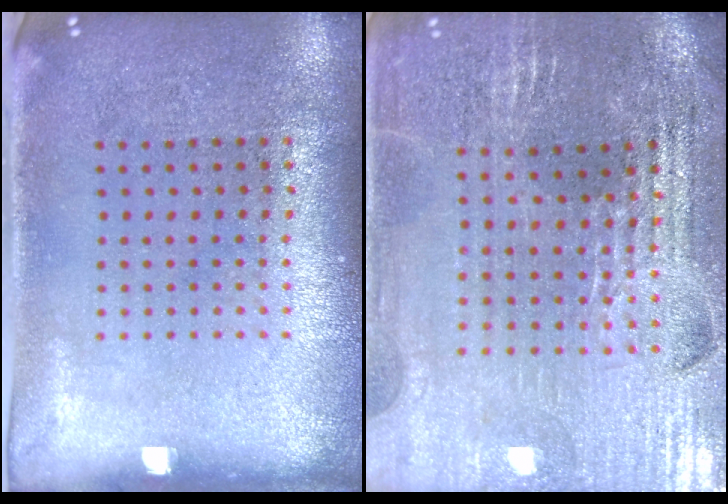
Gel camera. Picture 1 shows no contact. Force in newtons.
{"total": 3.1, "press": 3.1, "slide": 0.3}